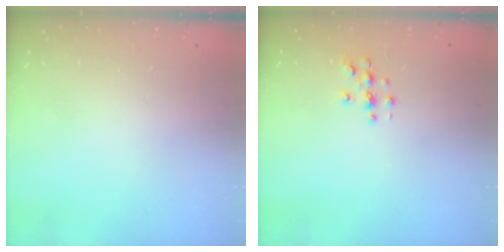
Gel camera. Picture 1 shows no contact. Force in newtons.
{"total": 2.7, "press": 2.7, "slide": 0.3}